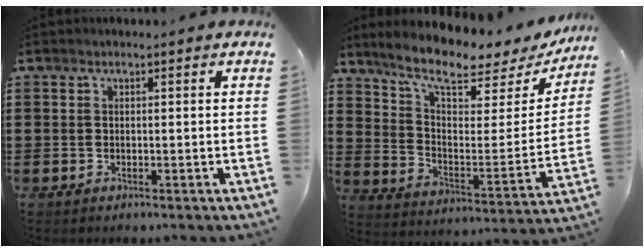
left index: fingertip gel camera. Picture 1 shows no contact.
{"total": 7.7, "force": [6.2, 1.5, 4.3], "torque": [-0.105, -0.045, 0.102]}